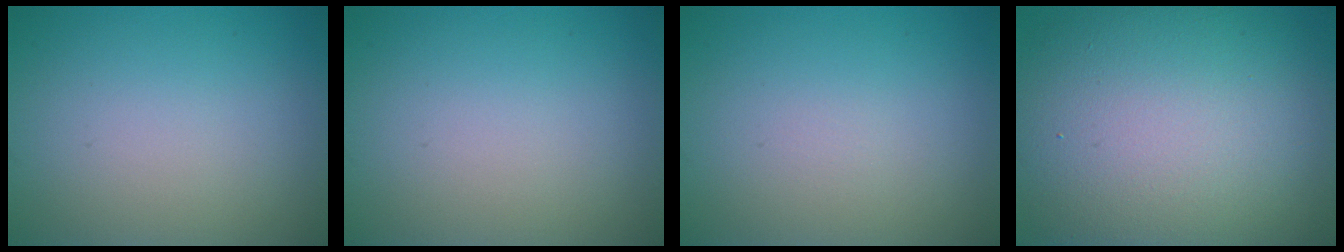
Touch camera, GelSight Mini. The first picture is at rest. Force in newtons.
{"total": 0.0}
{"total": 0.0}
{"total": 16.0, "press": 16.0, "slide": 0.9}